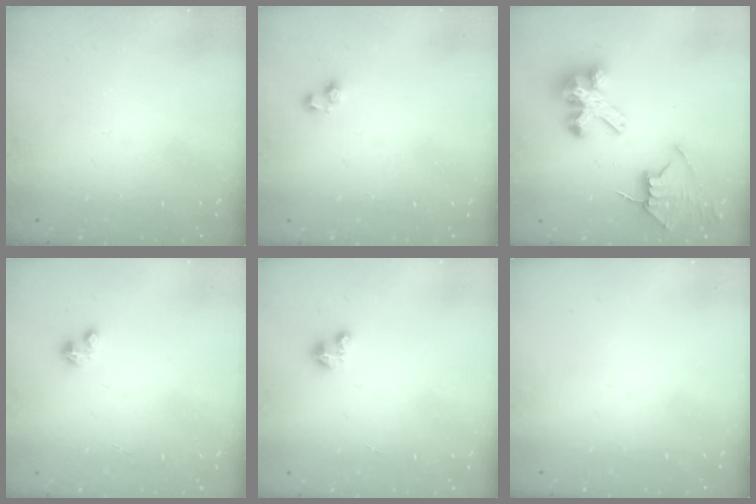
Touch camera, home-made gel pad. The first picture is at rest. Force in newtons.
{"total": 4.0, "press": 3.7, "slide": 1.6}
{"total": 9.4, "press": 9.4, "slide": 0.7}
{"total": 0.9, "press": 0.9, "slide": 0.3}
{"total": 2.5, "press": 2.5, "slide": 0.3}
{"total": 0.0}